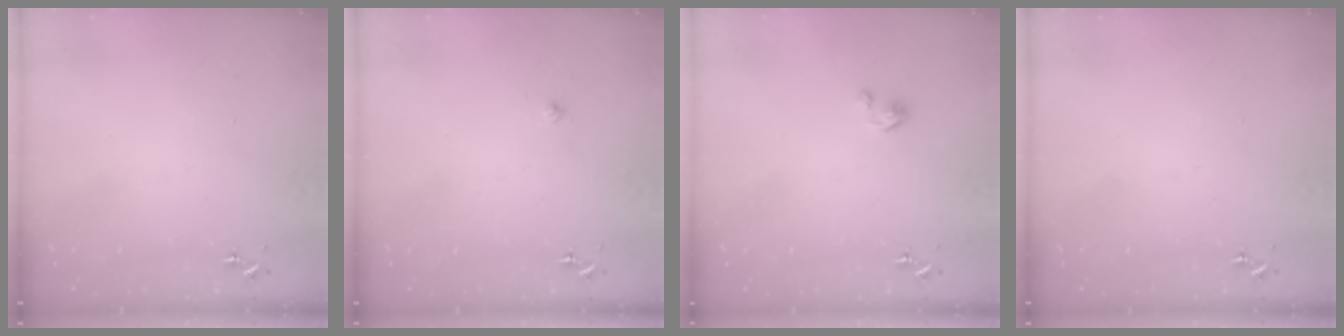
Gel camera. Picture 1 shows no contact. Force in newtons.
{"total": 2.1, "press": 2.1, "slide": 0.3}
{"total": 2.5, "press": 2.5, "slide": 0.3}
{"total": 0.0}